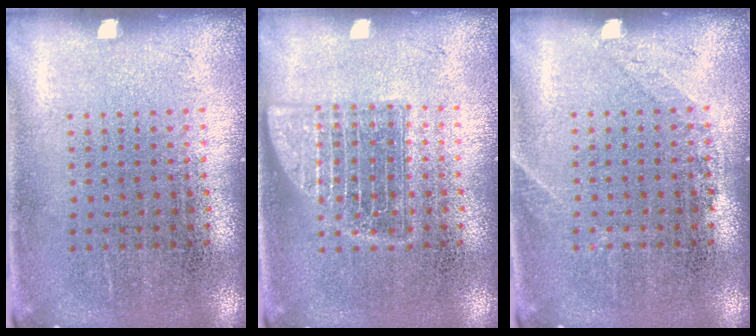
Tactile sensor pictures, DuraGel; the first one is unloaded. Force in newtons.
{"total": 1.5, "press": 1.5, "slide": 0.3}
{"total": 1.0, "press": 1.0, "slide": 0.2}